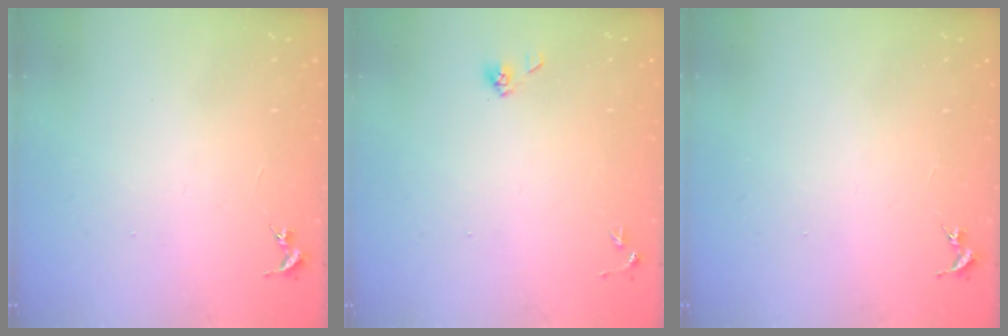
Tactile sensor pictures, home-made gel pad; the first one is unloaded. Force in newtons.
{"total": 3.8, "press": 3.3, "slide": 1.8}
{"total": 0.0}